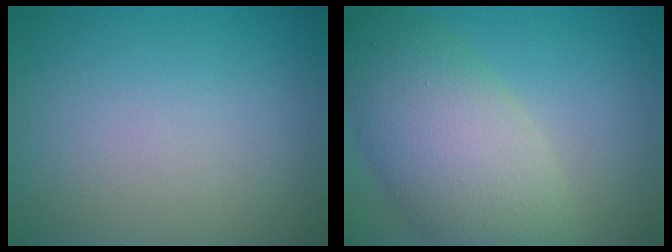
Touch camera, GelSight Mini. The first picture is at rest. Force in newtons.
{"total": 8.7, "press": 8.7, "slide": 0.4}